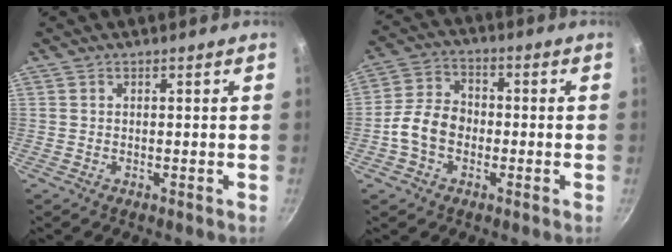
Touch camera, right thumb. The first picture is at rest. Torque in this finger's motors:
{"motor_torque": [1.32, 1.54, 1.08, -0.99, 0.06]}